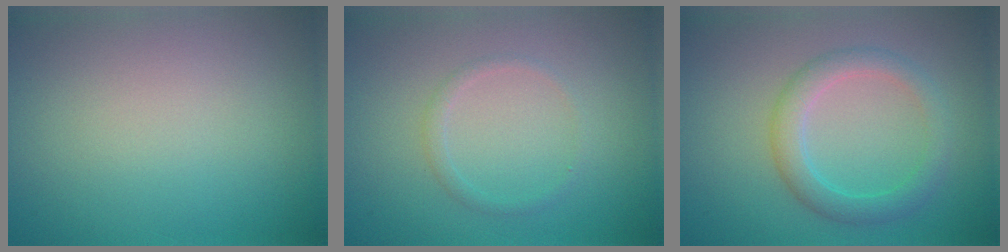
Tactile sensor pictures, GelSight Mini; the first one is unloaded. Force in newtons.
{"total": 1.0, "press": 1.0, "slide": 0.1}
{"total": 3.2, "press": 3.2, "slide": 0.1}